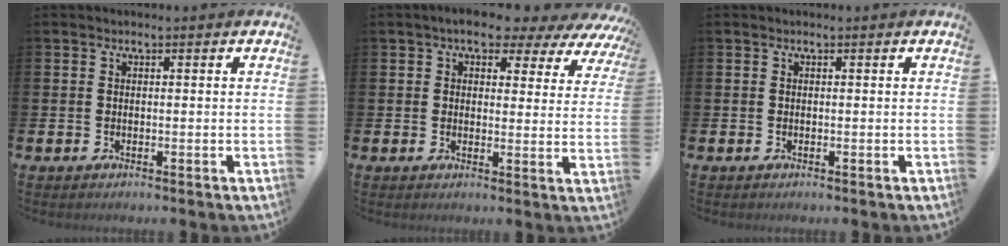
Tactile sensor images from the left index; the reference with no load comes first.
{"total": 5.7, "force": [4.8, 2.1, 2.1], "torque": [-0.042, -0.029, 0.079]}
{"total": 0.0}